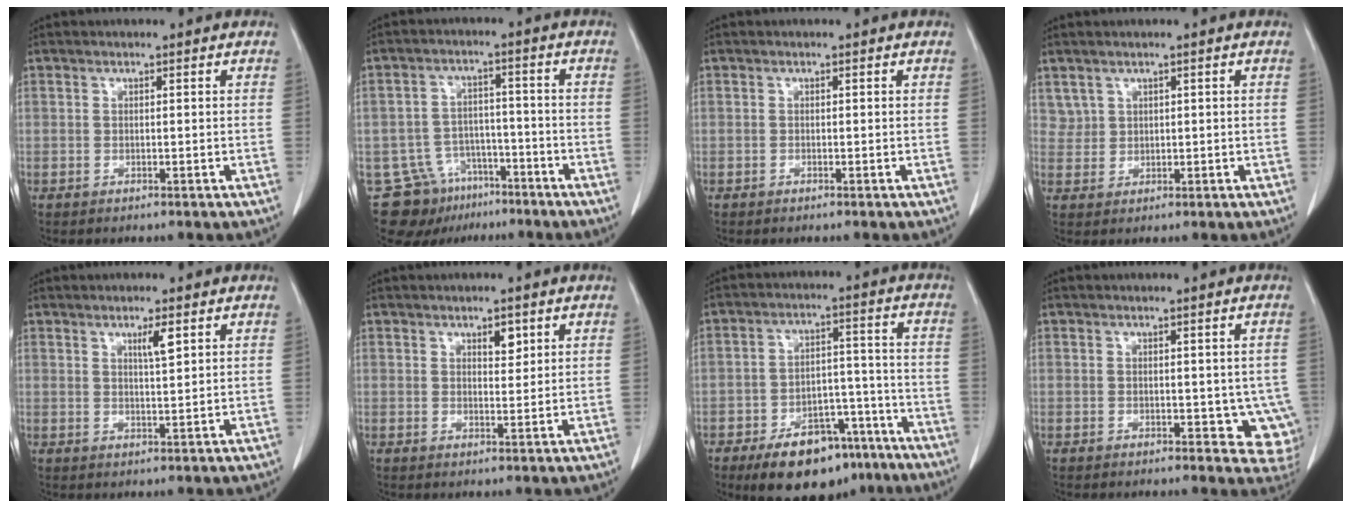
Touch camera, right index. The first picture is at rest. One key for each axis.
{"total": 11.4, "fx": -8.1, "fy": 7.7, "fz": 2.5, "tx": -0.051, "ty": 0.029, "tz": -0.121}
{"total": 0.0}
{"total": 2.3, "fx": 1.5, "fy": 1.7, "fz": 0.0, "tx": 0.014, "ty": 0.007, "tz": 0.027}
{"total": 2.9, "fx": 1.5, "fy": 0.2, "fz": 2.4, "tx": -0.044, "ty": -0.003, "tz": 0.026}
{"total": 2.5, "fx": 1.4, "fy": 1.1, "fz": 1.7, "tx": -0.025, "ty": -0.004, "tz": 0.024}
{"total": 14.6, "fx": -10.1, "fy": 7.2, "fz": 7.7, "tx": -0.097, "ty": 0.031, "tz": -0.152}
{"total": 5.8, "fx": -0.5, "fy": 3.6, "fz": 4.5, "tx": -0.021, "ty": -0.002, "tz": 0.000}